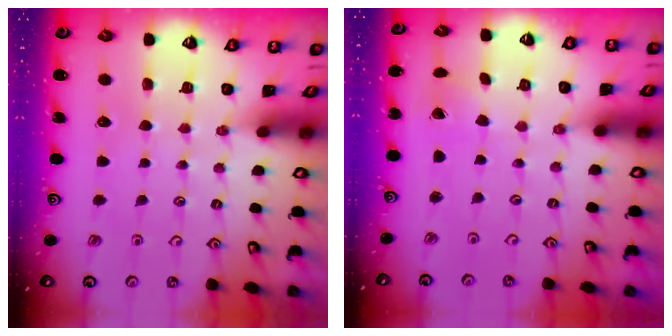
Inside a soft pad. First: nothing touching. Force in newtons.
{"total": 0.8, "press": 0.8, "slide": 0.0}